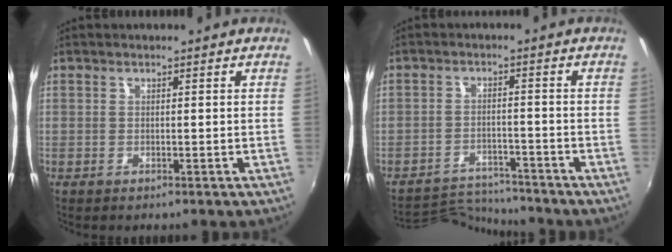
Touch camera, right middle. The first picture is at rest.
{"total": 8.2, "force": [-8.1, 0.5, 0.4], "torque": [-0.032, 0.010, -0.136]}